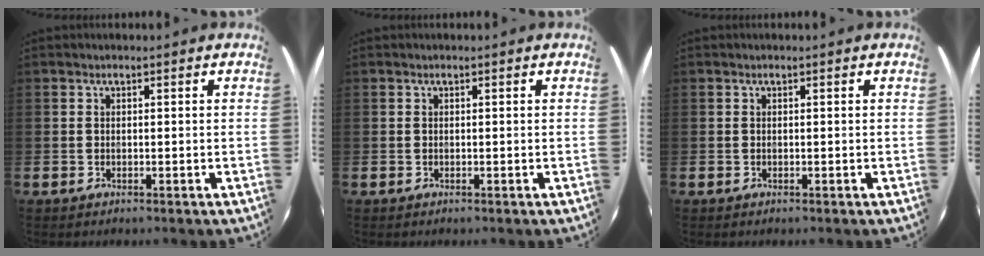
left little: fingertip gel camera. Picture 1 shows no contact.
{"total": 0.0}
{"total": 0.0}